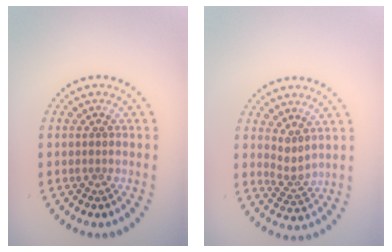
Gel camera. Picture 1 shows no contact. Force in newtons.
{"total": 1.9, "press": 1.5, "slide": 1.2}